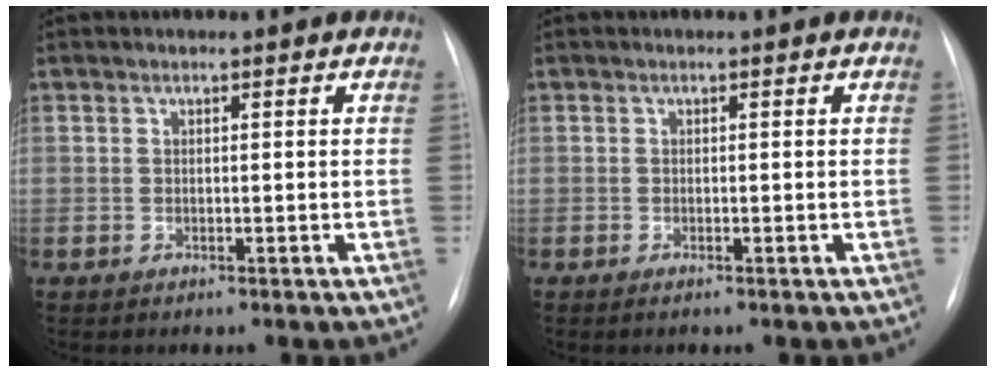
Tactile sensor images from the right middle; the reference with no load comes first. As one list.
[{"total": 0.6, "force": [-0.4, -0.1, 0.4], "torque": [-0.012, -0.004, -0.005]}]